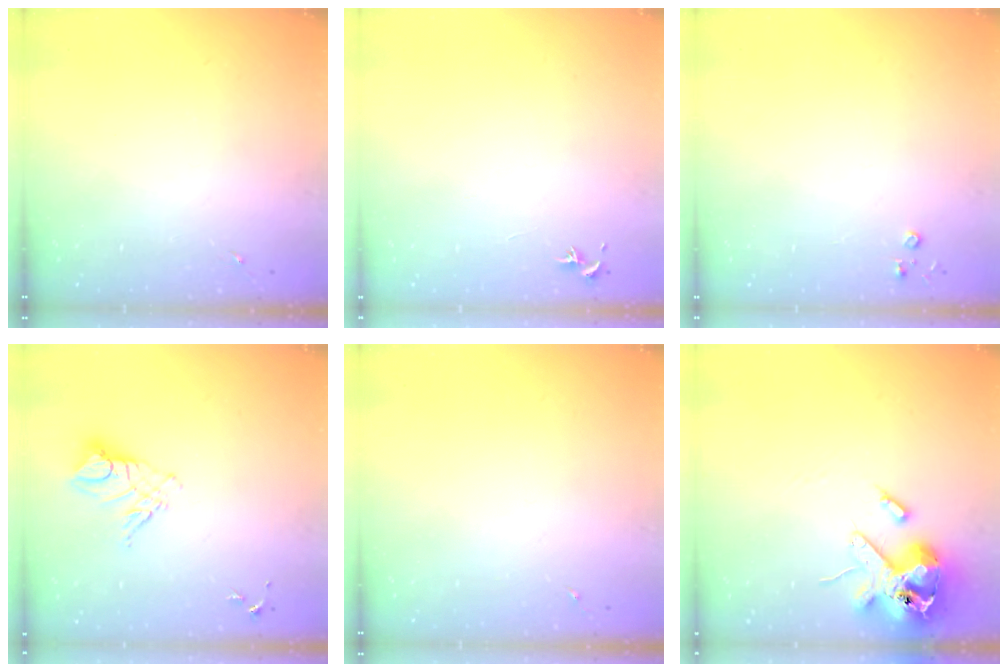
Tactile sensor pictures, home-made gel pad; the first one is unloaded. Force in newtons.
{"total": 0.7, "press": 0.7, "slide": 0.3}
{"total": 2.8, "press": 2.8, "slide": 0.3}
{"total": 9.9, "press": 9.8, "slide": 1.1}
{"total": 0.0}
{"total": 13.7, "press": 13.5, "slide": 2.3}